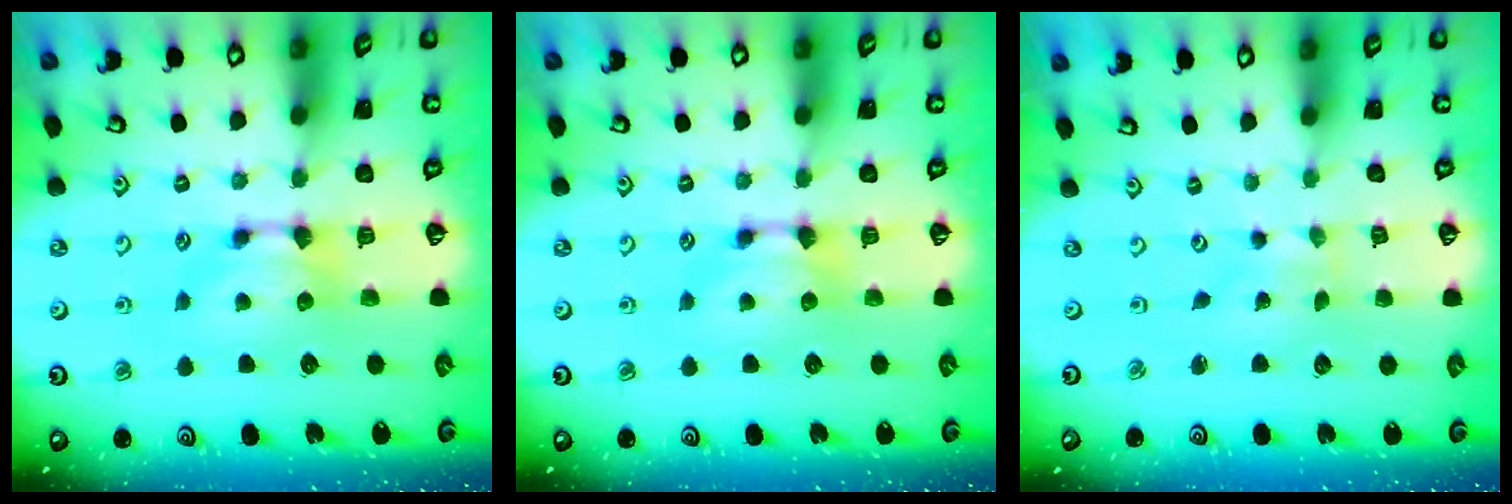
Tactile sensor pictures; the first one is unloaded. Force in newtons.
{"total": 0.0}
{"total": 5.5, "press": 5.4, "slide": 0.8}